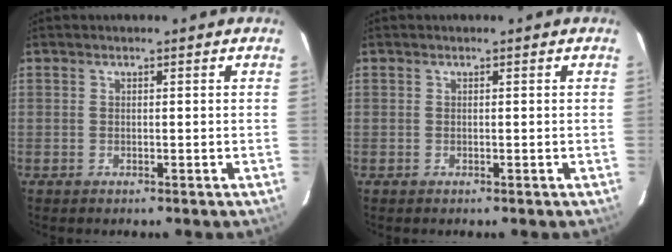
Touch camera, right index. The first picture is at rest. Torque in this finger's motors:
{"motor_torque": [0.00, 0.00, 0.02, 0.00]}